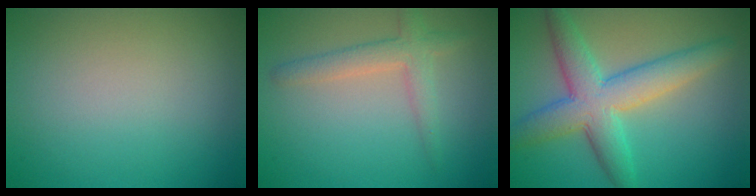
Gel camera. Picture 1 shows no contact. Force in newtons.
{"total": 2.6, "press": 2.6, "slide": 0.1}
{"total": 6.5, "press": 6.5, "slide": 0.2}